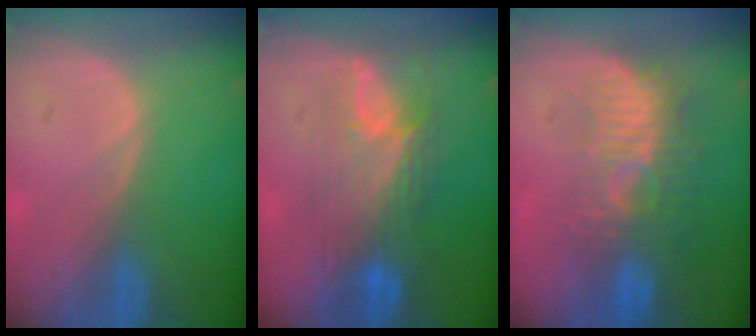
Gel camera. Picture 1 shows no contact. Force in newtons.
{"total": 7.7, "press": 7.5, "slide": 1.7}
{"total": 9.1, "press": 8.3, "slide": 3.9}